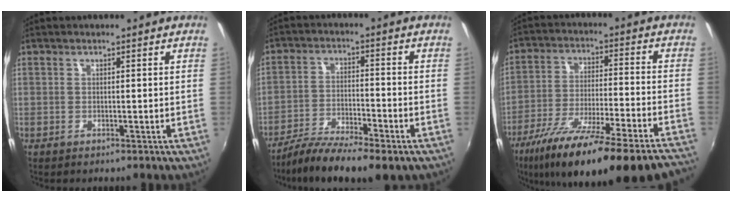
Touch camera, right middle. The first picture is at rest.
{"total": 12.1, "force": [-9.0, 2.0, 7.8], "torque": [-0.163, -0.035, -0.157]}
{"total": 27.2, "force": [-22.3, 1.3, 15.6], "torque": [-0.263, -0.077, -0.339]}